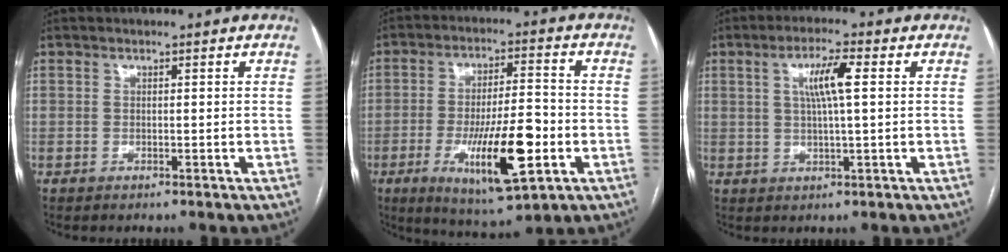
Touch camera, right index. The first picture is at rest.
{"total": 14.7, "force": [-4.6, 3.1, 13.6], "torque": [-0.236, -0.010, -0.067]}
{"total": 5.8, "force": [1.5, 0.5, 5.6], "torque": [-0.104, 0.007, 0.026]}